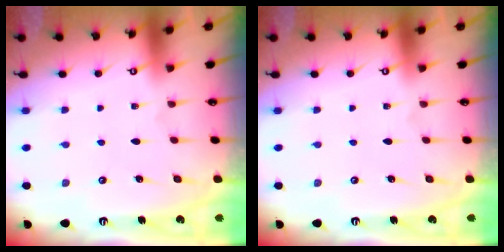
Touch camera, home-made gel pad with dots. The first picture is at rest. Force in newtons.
{"total": 0.0}